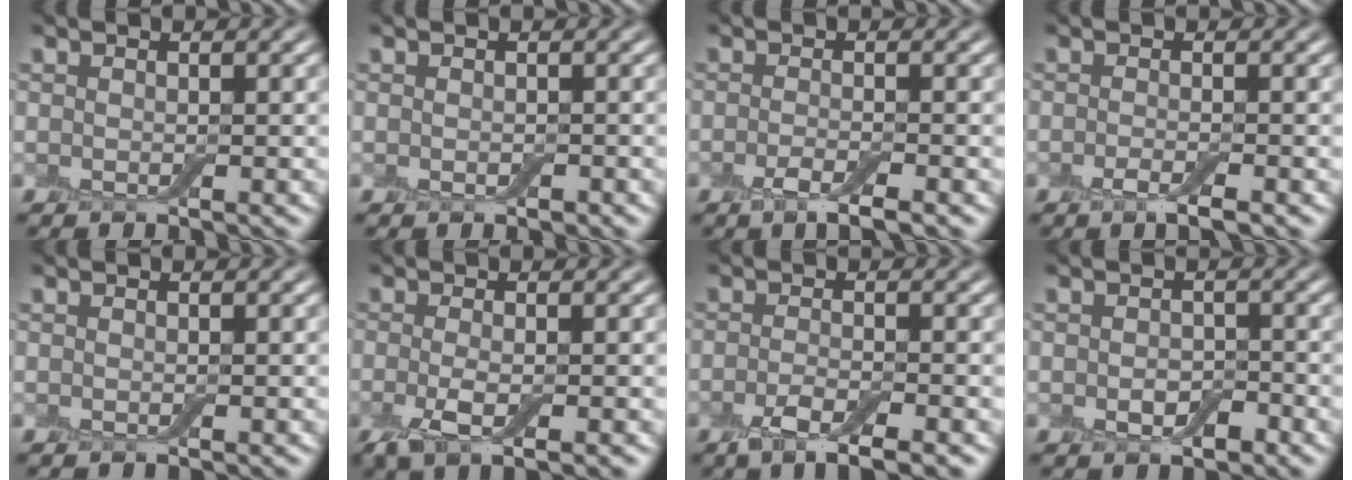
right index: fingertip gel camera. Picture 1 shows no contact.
{"total": 0.6, "force": [-0.2, 0.4, 0.4], "torque": [-0.006, -0.001, -0.002]}
{"total": 2.6, "force": [-1.4, 0.6, 2.1], "torque": [-0.036, -0.001, -0.029]}
{"total": 2.0, "force": [-1.0, 0.4, 1.6], "torque": [-0.026, 0.000, -0.023]}
{"total": 0.0}
{"total": 3.2, "force": [-0.9, 1.1, 2.9], "torque": [-0.063, -0.010, -0.021]}
{"total": 3.6, "force": [-2.0, 1.0, 2.8], "torque": [-0.056, -0.008, -0.041]}
{"total": 2.2, "force": [-0.7, 1.4, 1.5], "torque": [-0.027, -0.002, -0.014]}